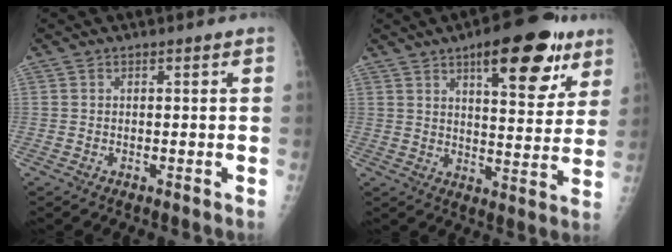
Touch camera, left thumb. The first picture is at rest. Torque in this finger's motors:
{"motor_torque": [2.22, 1.62, 1.67, -0.90, 0.32]}